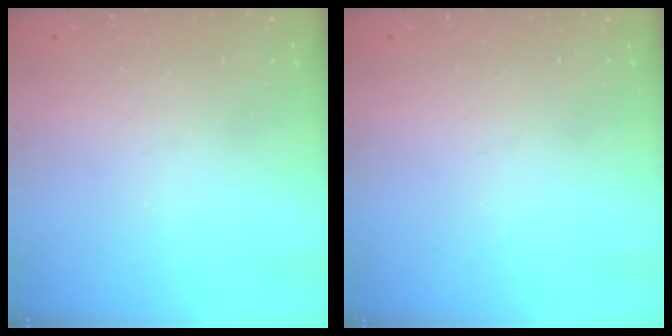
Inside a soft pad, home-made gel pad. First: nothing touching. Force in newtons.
{"total": 0.0}